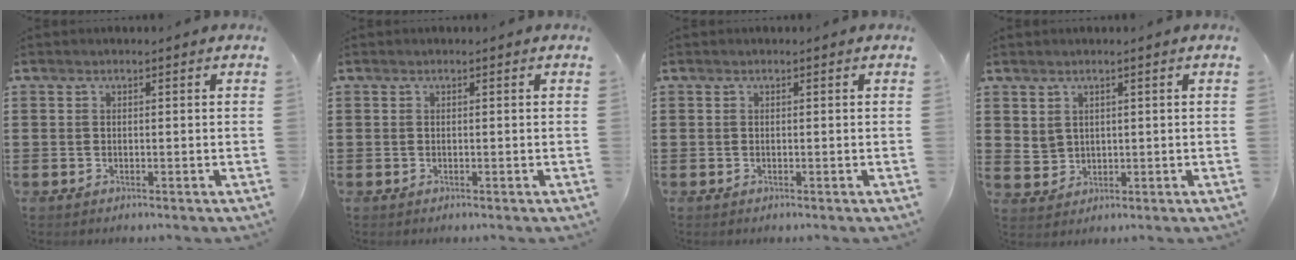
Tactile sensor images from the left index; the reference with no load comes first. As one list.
[{"total": 0.0}, {"total": 0.0}, {"total": 2.5, "force": [1.5, 1.9, 0.6], "torque": [-0.021, 0.006, 0.028]}]